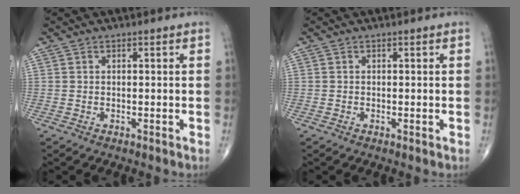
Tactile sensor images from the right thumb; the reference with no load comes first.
{"total": 0.0}